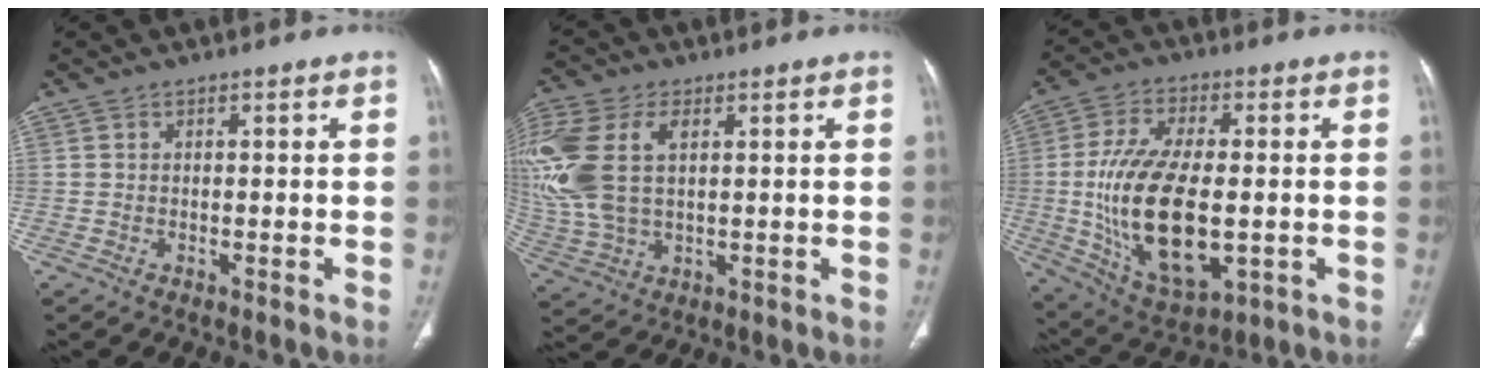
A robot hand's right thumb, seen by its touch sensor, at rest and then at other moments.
{"total": 18.9, "force": [4.4, 11.4, 14.4], "torque": [-0.368, 0.007, 0.087]}
{"total": 20.0, "force": [-1.8, 10.0, 17.2], "torque": [-0.319, -0.006, -0.014]}